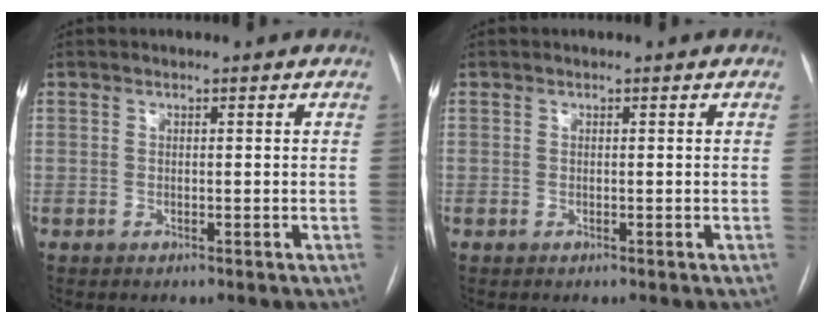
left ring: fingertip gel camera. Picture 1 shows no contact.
{"total": 0.0}